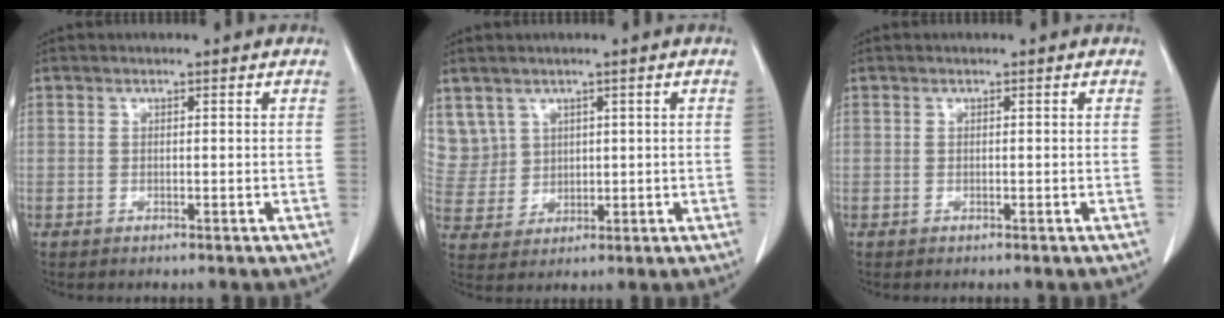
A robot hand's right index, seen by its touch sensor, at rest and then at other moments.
{"total": 7.2, "force": [3.7, 6.2, 0.1], "torque": [-0.012, 0.020, 0.095]}
{"total": 0.0}